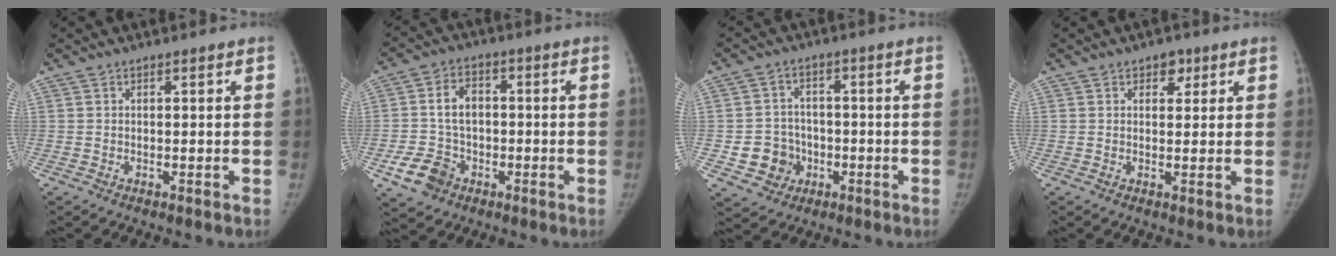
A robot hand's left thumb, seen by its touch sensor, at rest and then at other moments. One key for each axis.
{"total": 9.8, "fx": -3.6, "fy": 8.0, "fz": 4.5, "tx": -0.065, "ty": 0.021, "tz": -0.063}
{"total": 7.5, "fx": -2.1, "fy": 7.0, "fz": 2.0, "tx": 0.000, "ty": 0.018, "tz": -0.030}
{"total": 2.8, "fx": 1.5, "fy": 1.9, "fz": 1.4, "tx": 0.005, "ty": -0.004, "tz": 0.016}